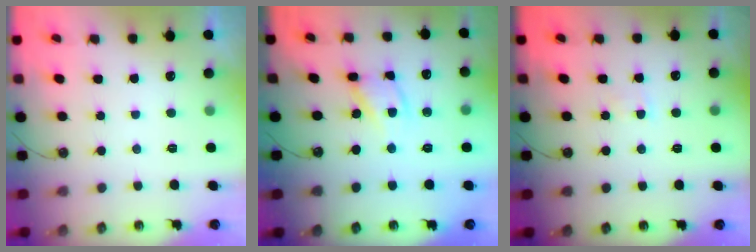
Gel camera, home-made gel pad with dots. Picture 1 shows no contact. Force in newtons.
{"total": 13.9, "press": 13.8, "slide": 1.4}
{"total": 1.7, "press": 1.7, "slide": 0.3}